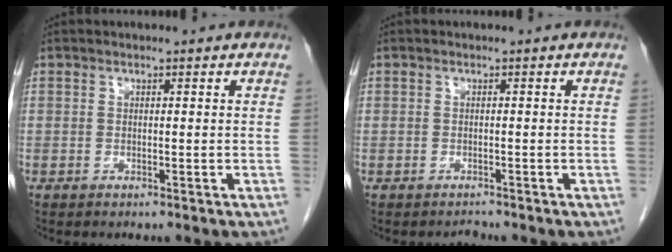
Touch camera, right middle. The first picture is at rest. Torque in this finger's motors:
{"motor_torque": [-1.02, 0.11, -0.35, -0.08]}